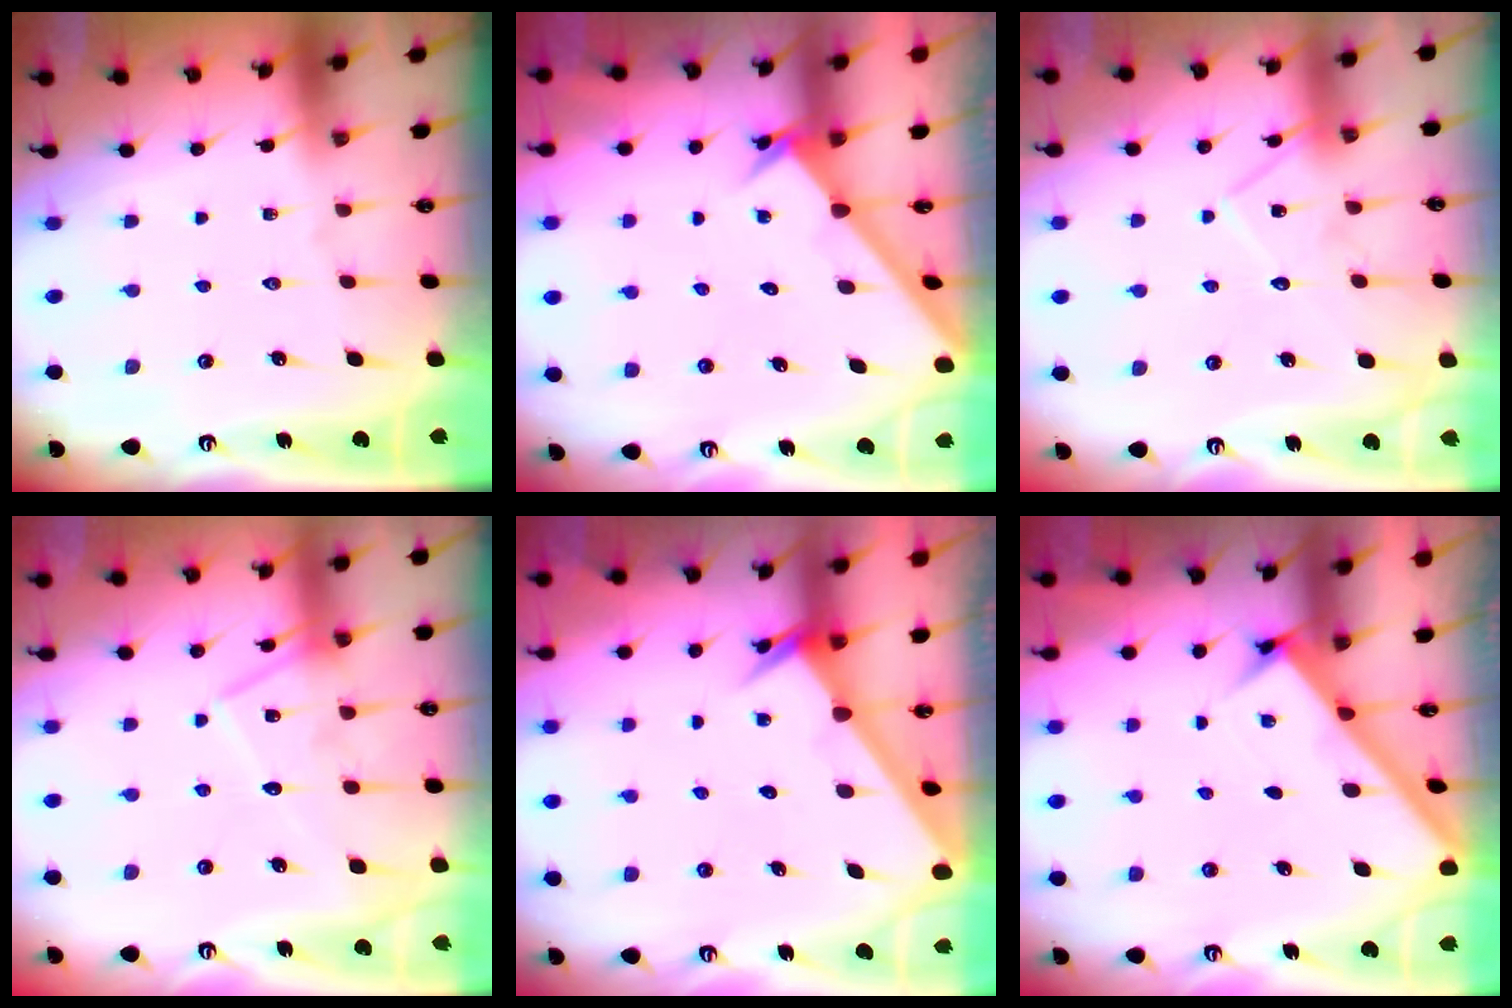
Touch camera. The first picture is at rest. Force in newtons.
{"total": 1.8, "press": 1.8, "slide": 0.2}
{"total": 12.8, "press": 12.8, "slide": 0.8}
{"total": 13.6, "press": 13.6, "slide": 1.0}
{"total": 2.5, "press": 2.5, "slide": 0.2}
{"total": 2.8, "press": 2.8, "slide": 0.4}